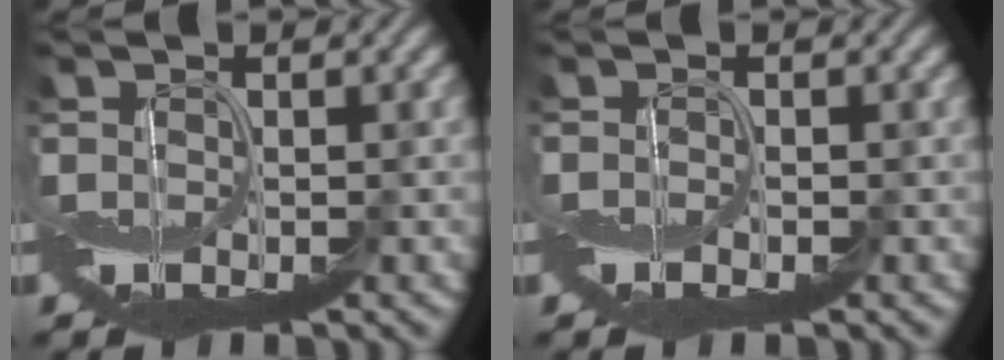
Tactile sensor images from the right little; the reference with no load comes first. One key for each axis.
{"total": 0.8, "fx": -0.7, "fy": -0.1, "fz": 0.3, "tx": -0.009, "ty": 0.000, "tz": -0.016}